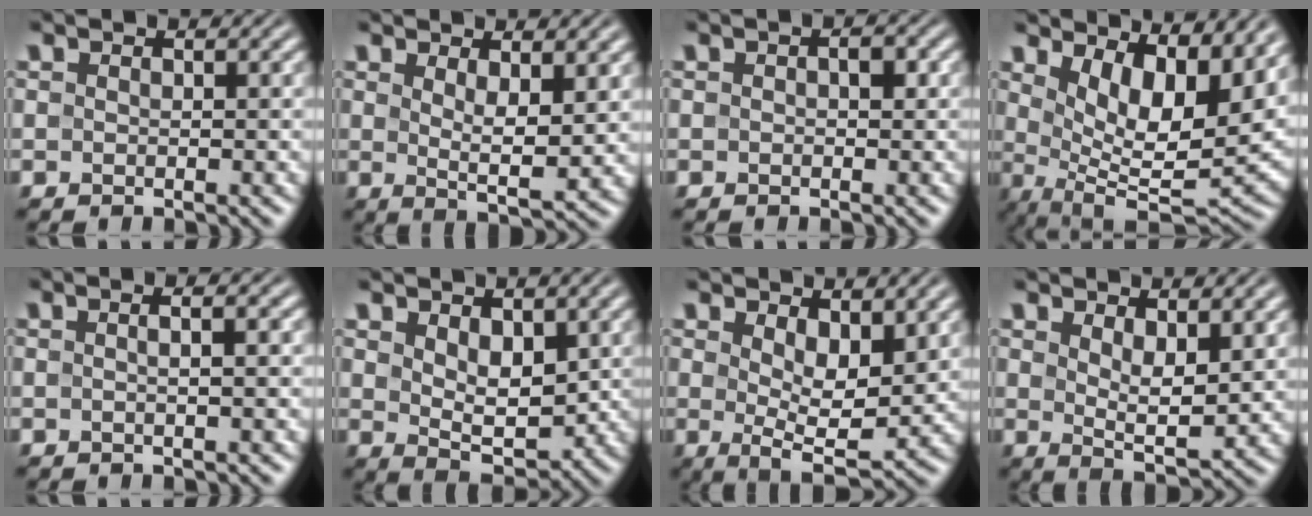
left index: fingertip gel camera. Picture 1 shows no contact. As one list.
[{"total": 4.0, "force": [1.4, 1.0, 3.6], "torque": [-0.065, -0.015, 0.030]}, {"total": 1.4, "force": [0.2, 0.7, 1.2], "torque": [-0.015, 0.002, 0.001]}, {"total": 10.4, "force": [4.5, 3.6, 8.6], "torque": [-0.137, -0.017, 0.084]}, {"total": 2.9, "force": [0.6, 1.3, 2.5], "torque": [-0.012, 0.008, -0.021]}, {"total": 4.1, "force": [1.2, 2.4, 3.2], "torque": [-0.055, -0.008, 0.029]}, {"total": 5.7, "force": [1.7, 2.4, 4.9], "torque": [-0.082, -0.013, 0.032]}, {"total": 4.2, "force": [1.8, 1.5, 3.5], "torque": [-0.065, -0.014, 0.035]}]